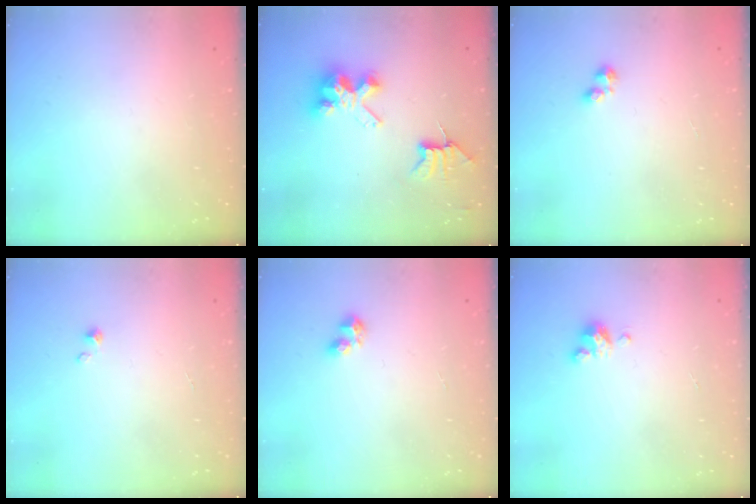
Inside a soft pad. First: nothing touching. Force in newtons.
{"total": 7.7, "press": 7.6, "slide": 0.4}
{"total": 2.0, "press": 2.0, "slide": 0.2}
{"total": 0.6, "press": 0.6, "slide": 0.1}
{"total": 4.0, "press": 3.9, "slide": 0.7}
{"total": 3.0, "press": 3.0, "slide": 0.3}